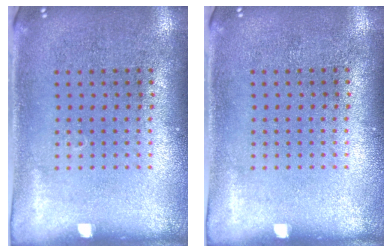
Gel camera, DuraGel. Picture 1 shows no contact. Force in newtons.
{"total": 0.0}